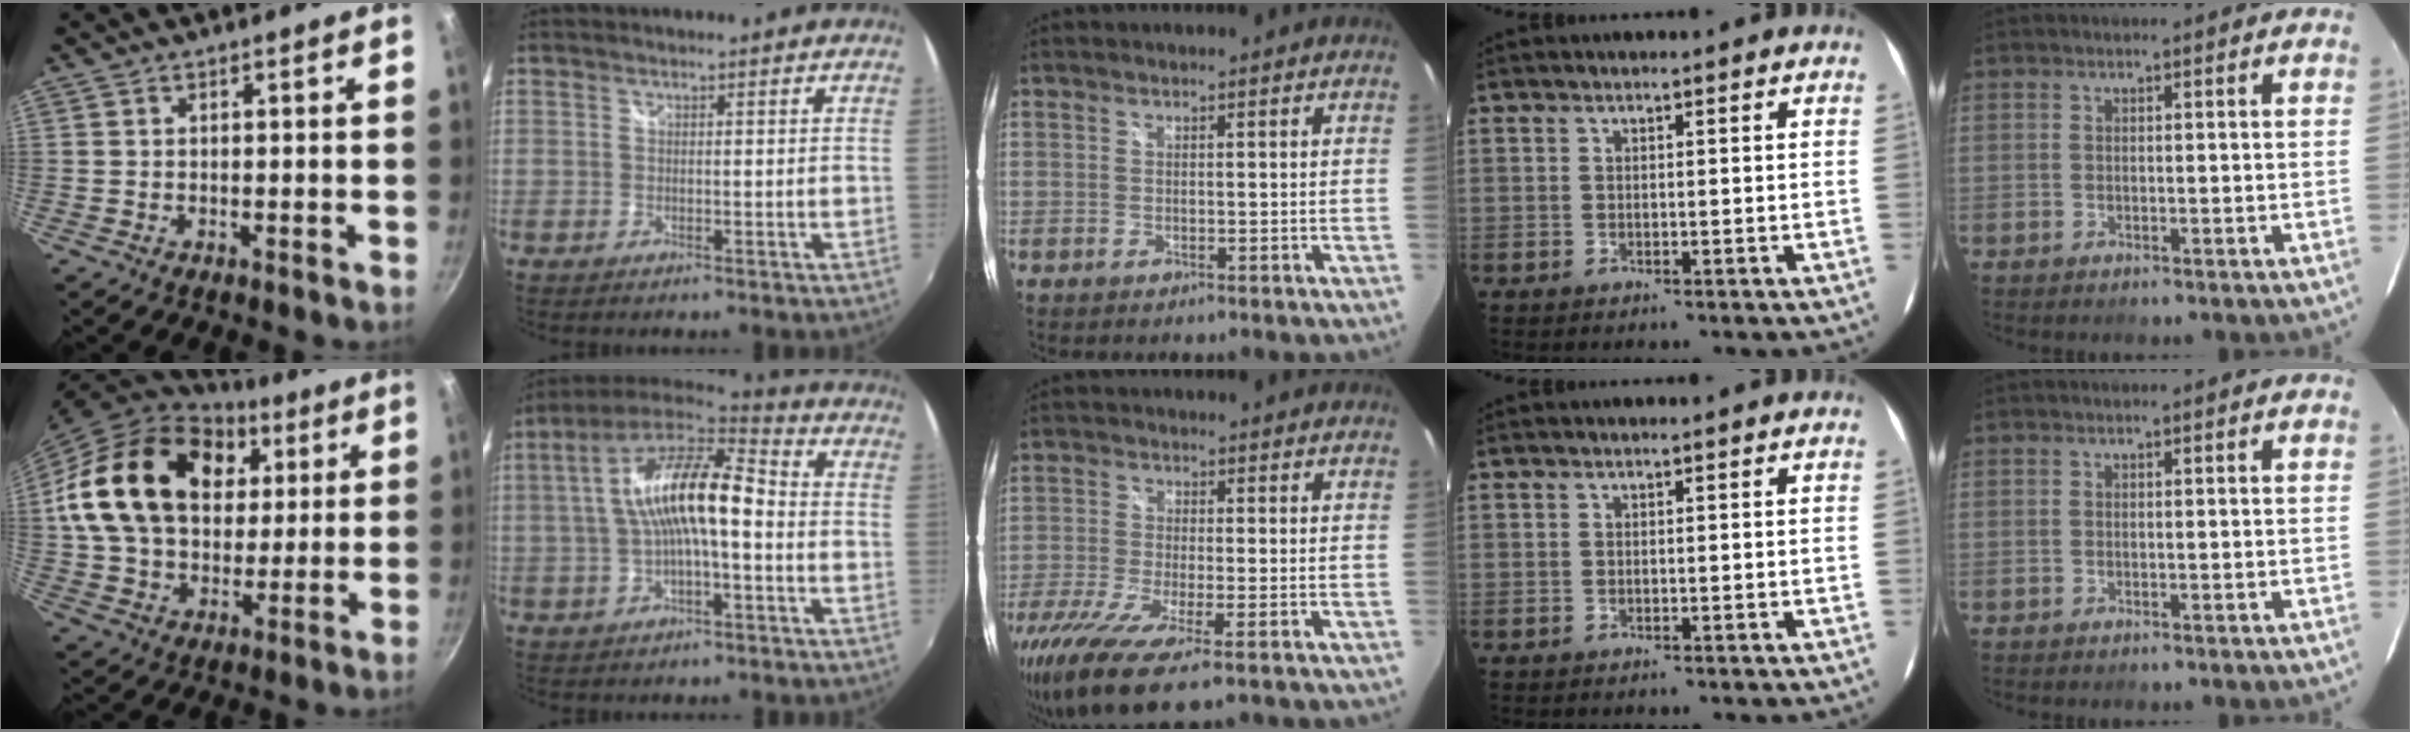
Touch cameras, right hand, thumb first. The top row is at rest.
{"thumb": {"total": 25.2, "force": [6.7, 18.2, 16.0], "torque": [-0.260, 0.008, 0.115]}, "index": {"total": 15.1, "force": [-0.5, 4.7, 14.3], "torque": [-0.261, 0.023, -0.016]}, "middle": {"total": 12.7, "force": [-8.2, 2.1, 9.4], "torque": [-0.205, -0.056, -0.149]}}